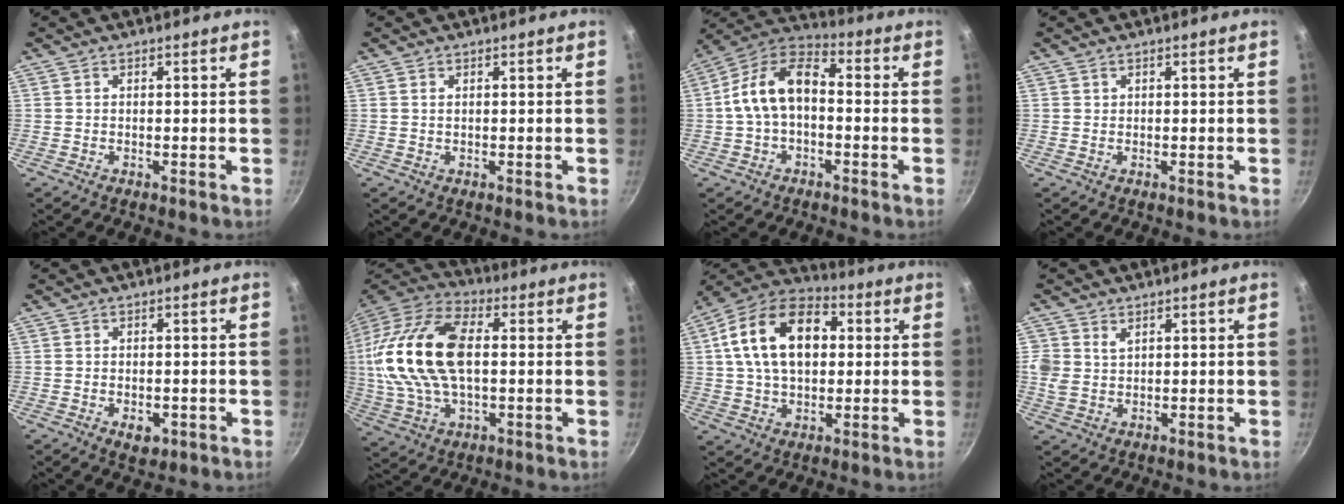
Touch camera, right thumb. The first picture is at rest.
{"total": 0.6, "force": [0.2, 0.3, 0.5], "torque": [-0.008, 0.001, 0.004]}
{"total": 12.3, "force": [-0.7, 7.5, 9.8], "torque": [-0.161, 0.050, -0.029]}
{"total": 0.0}
{"total": 3.7, "force": [-1.2, 2.3, 2.7], "torque": [-0.031, 0.003, -0.011]}
{"total": 22.4, "force": [1.9, 12.6, 18.4], "torque": [-0.364, 0.025, 0.027]}
{"total": 18.6, "force": [3.6, 12.1, 13.7], "torque": [-0.209, 0.024, 0.045]}
{"total": 4.9, "force": [1.9, 3.7, 2.6], "torque": [-0.046, -0.003, 0.041]}